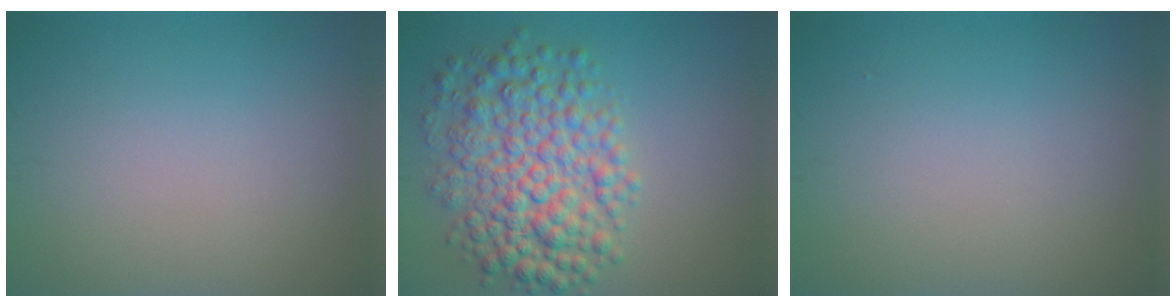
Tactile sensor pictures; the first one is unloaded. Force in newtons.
{"total": 7.7, "press": 7.7, "slide": 0.1}
{"total": 0.0}